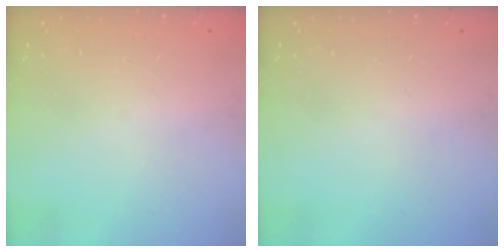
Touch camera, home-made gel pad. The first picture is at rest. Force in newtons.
{"total": 0.0}